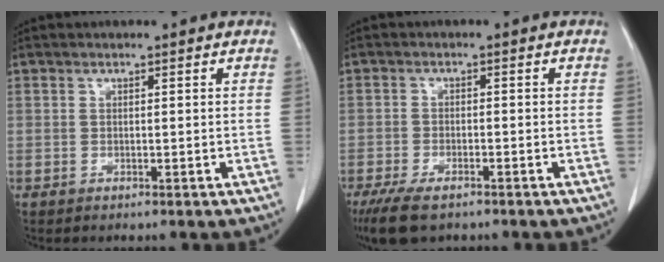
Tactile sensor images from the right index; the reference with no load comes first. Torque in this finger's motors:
{"motor_torque": [0.69, -0.55, 0.23, 0.08]}